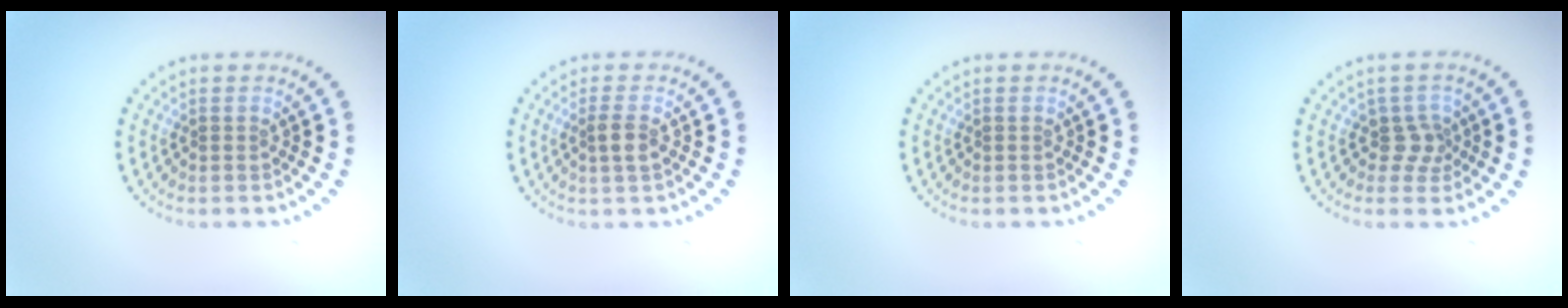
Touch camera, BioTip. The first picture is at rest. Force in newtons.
{"total": 1.8, "press": 1.5, "slide": 0.9}
{"total": 0.0}
{"total": 1.9, "press": 1.3, "slide": 1.4}